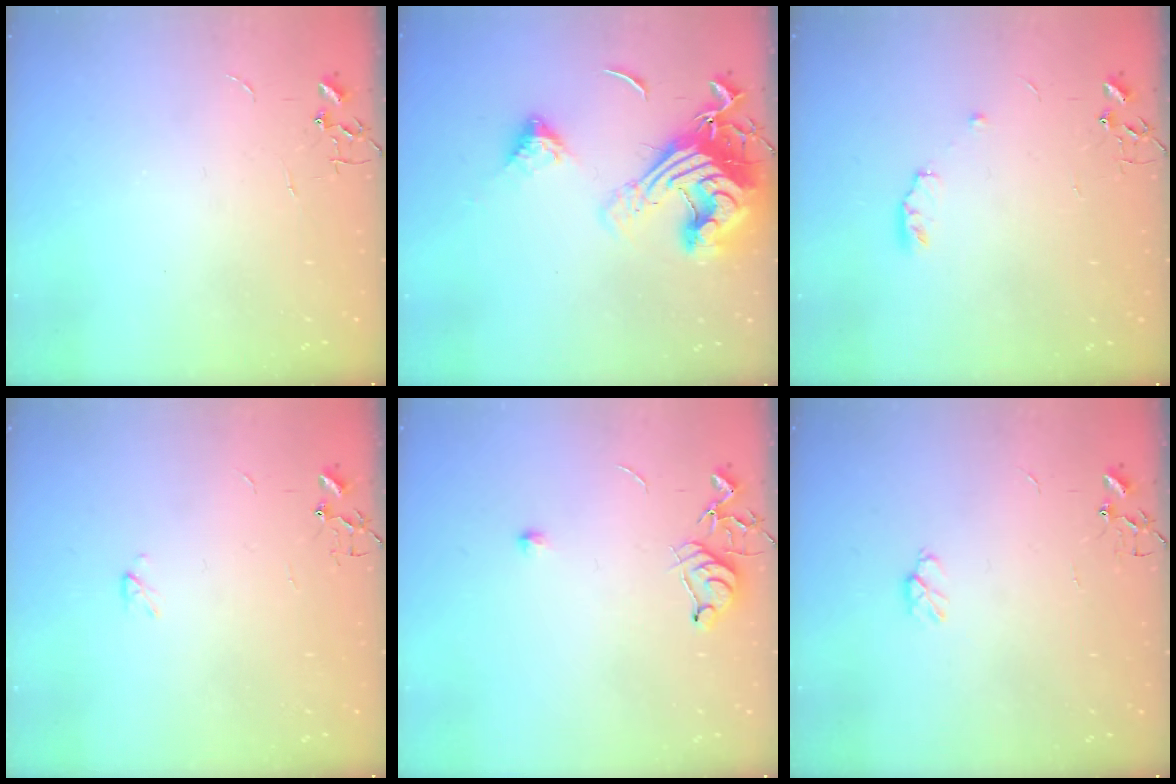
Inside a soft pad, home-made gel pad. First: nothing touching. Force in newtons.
{"total": 20.9, "press": 20.7, "slide": 2.4}
{"total": 4.6, "press": 4.6, "slide": 0.7}
{"total": 2.3, "press": 2.3, "slide": 0.4}
{"total": 7.1, "press": 7.0, "slide": 1.0}
{"total": 4.5, "press": 4.4, "slide": 0.8}